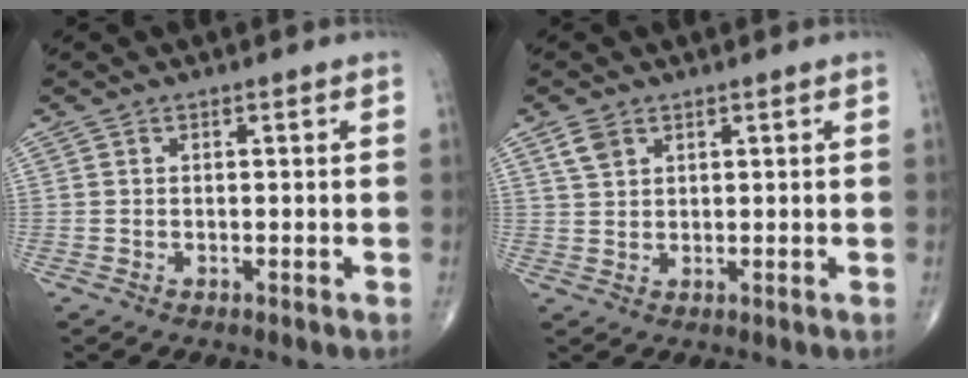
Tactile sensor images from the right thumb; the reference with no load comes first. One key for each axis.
{"total": 3.0, "fx": 1.8, "fy": 1.9, "fz": 1.5, "tx": -0.027, "ty": -0.001, "tz": 0.042}